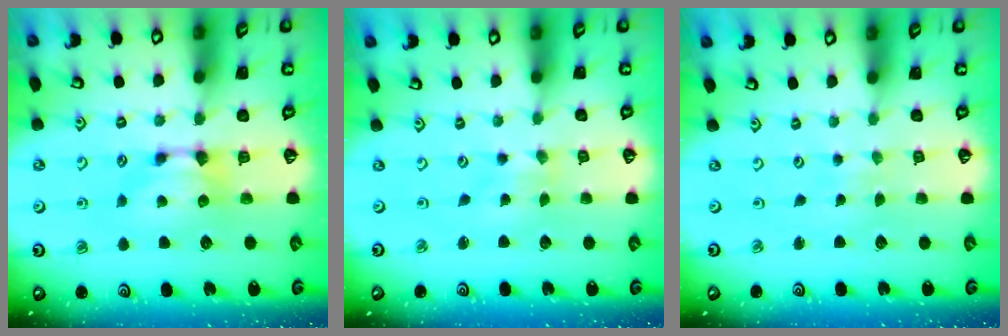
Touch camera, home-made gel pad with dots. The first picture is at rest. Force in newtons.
{"total": 4.1, "press": 4.1, "slide": 0.7}
{"total": 5.6, "press": 5.6, "slide": 0.2}